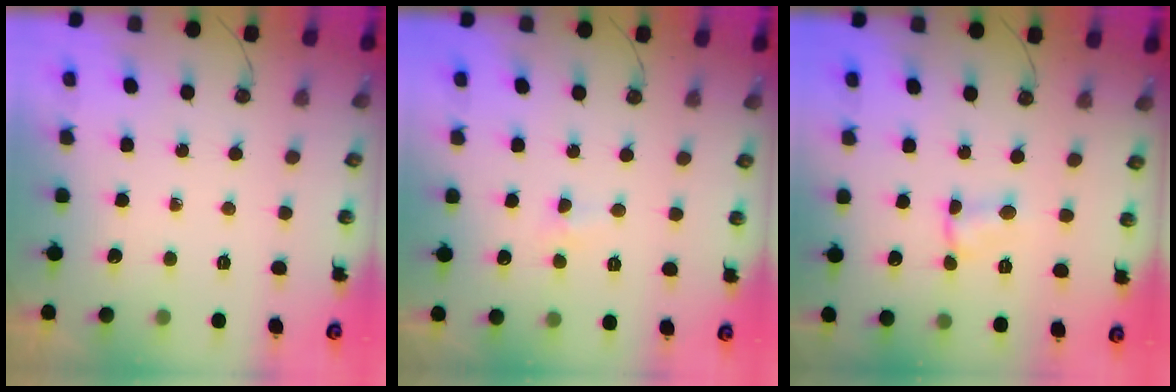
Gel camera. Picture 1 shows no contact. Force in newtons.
{"total": 2.1, "press": 2.0, "slide": 0.3}
{"total": 1.5, "press": 1.5, "slide": 0.2}